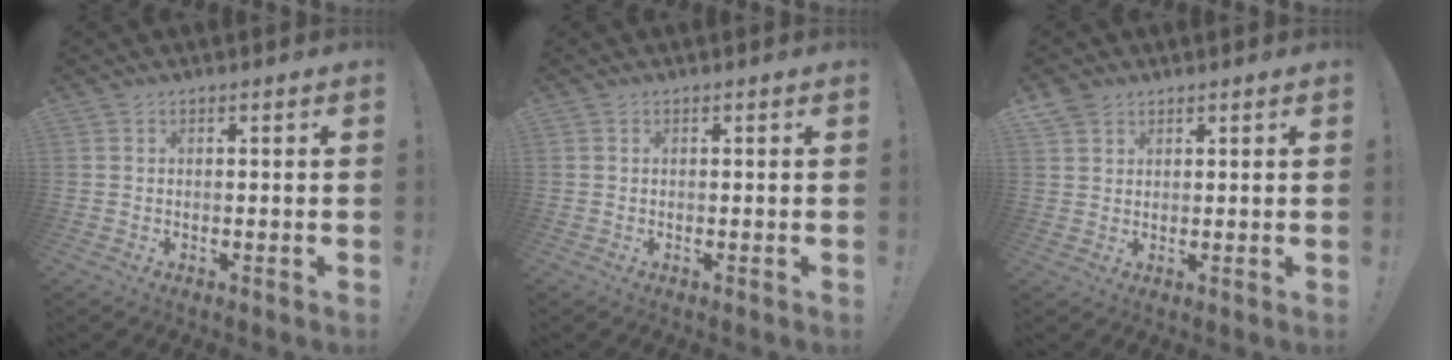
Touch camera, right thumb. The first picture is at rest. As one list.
[{"total": 0.0}, {"total": 3.3, "force": [2.4, 2.1, 0.6], "torque": [-0.004, -0.014, 0.043]}]